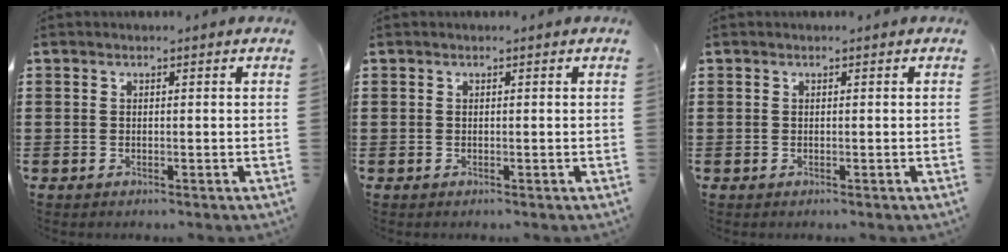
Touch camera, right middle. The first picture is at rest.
{"total": 0.0}
{"total": 0.0}